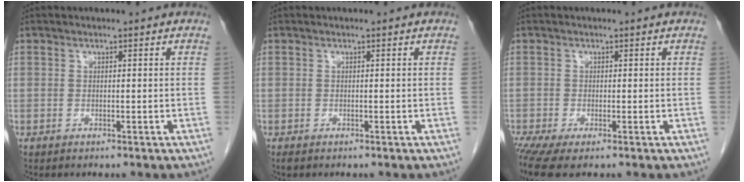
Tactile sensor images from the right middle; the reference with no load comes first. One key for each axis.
{"total": 0.6, "fx": -0.4, "fy": 0.3, "fz": 0.3, "tx": -0.007, "ty": 0.000, "tz": -0.006}
{"total": 3.8, "fx": -2.4, "fy": 0.7, "fz": 2.9, "tx": -0.057, "ty": -0.013, "tz": -0.046}